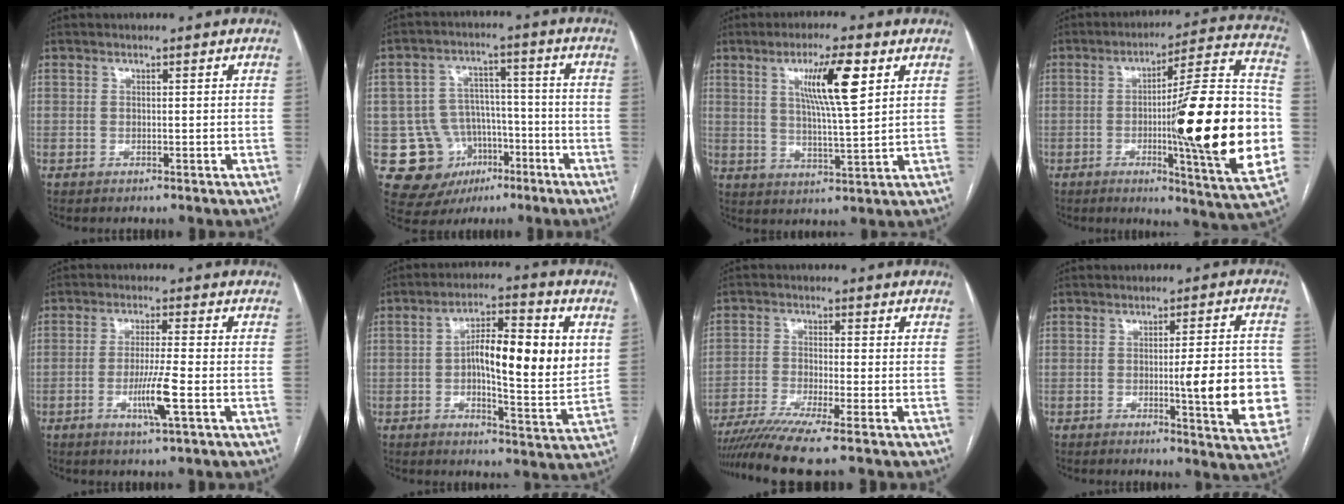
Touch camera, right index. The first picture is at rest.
{"total": 12.0, "force": [-4.4, 10.7, 3.3], "torque": [-0.059, 0.044, -0.053]}
{"total": 9.7, "force": [3.9, 0.6, 8.9], "torque": [-0.157, 0.002, 0.065]}
{"total": 24.8, "force": [-4.0, 0.6, 24.5], "torque": [-0.307, -0.005, -0.060]}
{"total": 6.2, "force": [-2.1, -0.4, 5.9], "torque": [-0.110, -0.014, -0.039]}
{"total": 13.9, "force": [2.0, 3.3, 13.4], "torque": [-0.207, 0.016, 0.025]}
{"total": 8.8, "force": [-6.8, -1.1, 5.6], "torque": [-0.092, -0.024, -0.116]}
{"total": 11.7, "force": [-1.9, 1.8, 11.4], "torque": [-0.125, 0.000, -0.022]}